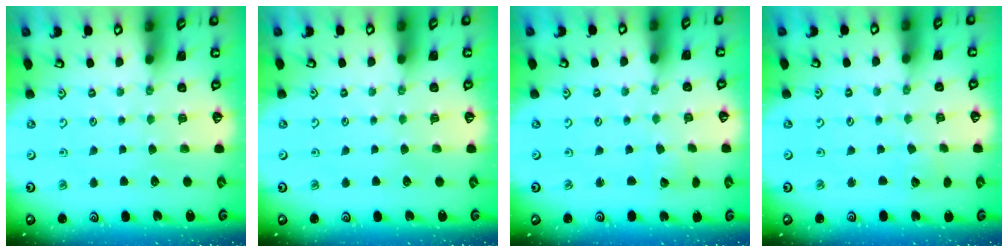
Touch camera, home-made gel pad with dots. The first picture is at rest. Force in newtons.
{"total": 0.0}
{"total": 2.3, "press": 2.3, "slide": 0.2}
{"total": 3.1, "press": 3.1, "slide": 0.3}